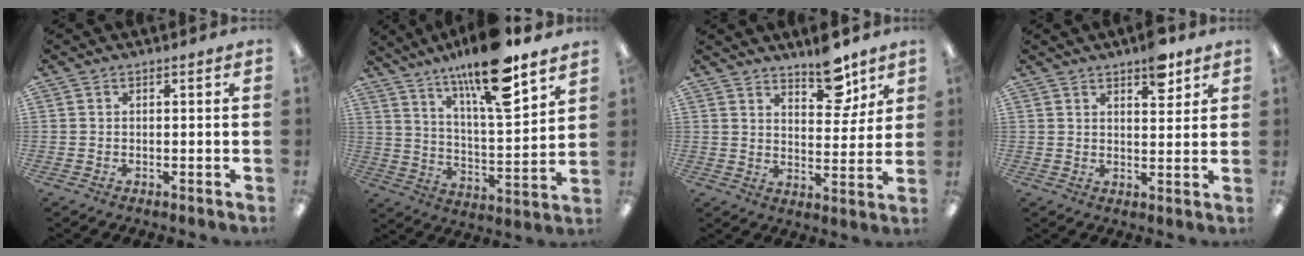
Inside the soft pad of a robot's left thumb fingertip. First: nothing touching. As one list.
[{"total": 17.1, "force": [12.9, 3.4, 10.8], "torque": [-0.185, -0.081, 0.210]}, {"total": 9.3, "force": [7.2, 4.3, 4.2], "torque": [-0.033, -0.051, 0.121]}, {"total": 6.5, "force": [4.6, 2.7, 3.8], "torque": [-0.036, -0.024, 0.074]}]